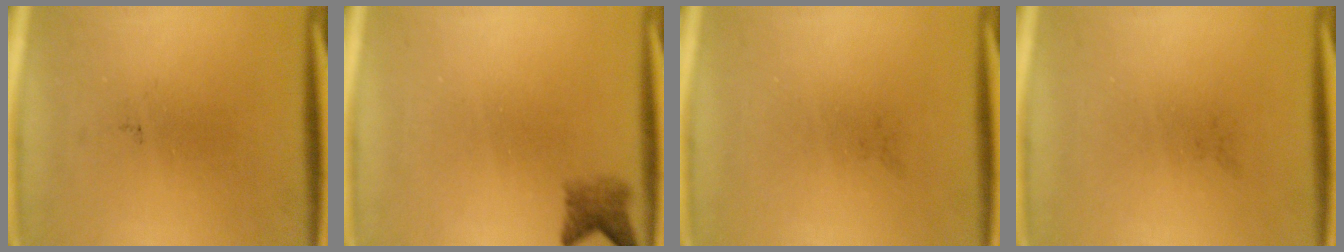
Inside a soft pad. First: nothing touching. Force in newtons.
{"total": 2.4}
{"total": 0.0}
{"total": 0.0}